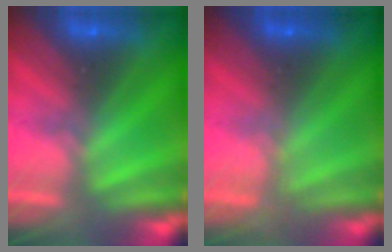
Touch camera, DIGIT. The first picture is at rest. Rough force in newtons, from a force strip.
{"total": 1.2}